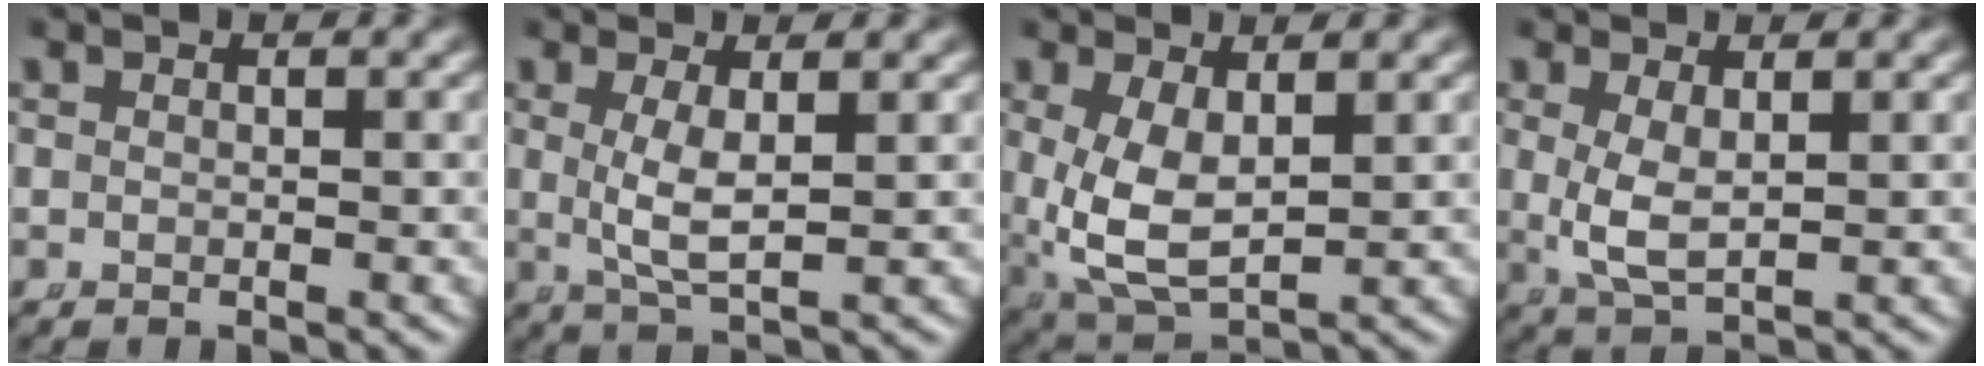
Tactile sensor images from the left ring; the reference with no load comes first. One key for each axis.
{"total": 3.7, "fx": 0.3, "fy": 0.8, "fz": 3.6, "tx": -0.073, "ty": -0.018, "tz": 0.020}
{"total": 6.9, "fx": 0.2, "fy": 4.4, "fz": 5.4, "tx": -0.128, "ty": -0.035, "tz": 0.027}
{"total": 3.8, "fx": 0.2, "fy": 2.0, "fz": 3.3, "tx": -0.085, "ty": -0.019, "tz": 0.021}